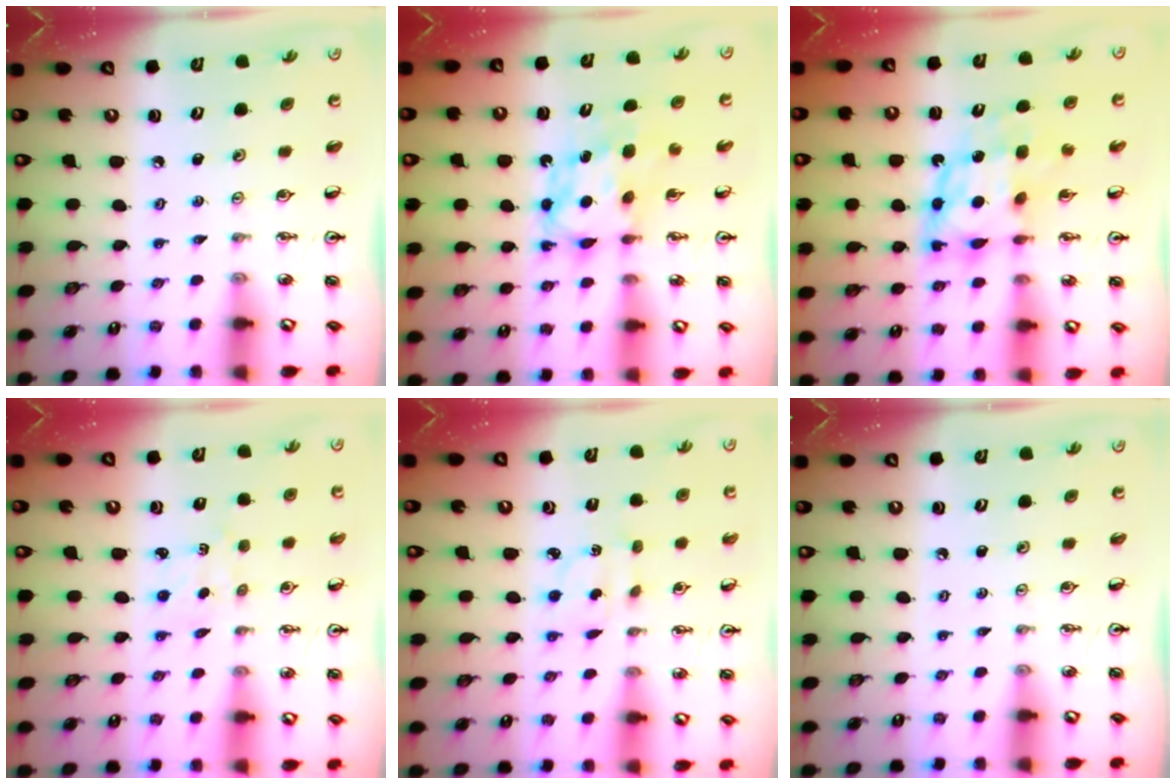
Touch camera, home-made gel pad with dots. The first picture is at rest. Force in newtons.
{"total": 6.1, "press": 6.0, "slide": 0.4}
{"total": 9.8, "press": 9.8, "slide": 0.8}
{"total": 1.5, "press": 1.5, "slide": 0.3}
{"total": 2.2, "press": 2.2, "slide": 0.6}
{"total": 0.0}